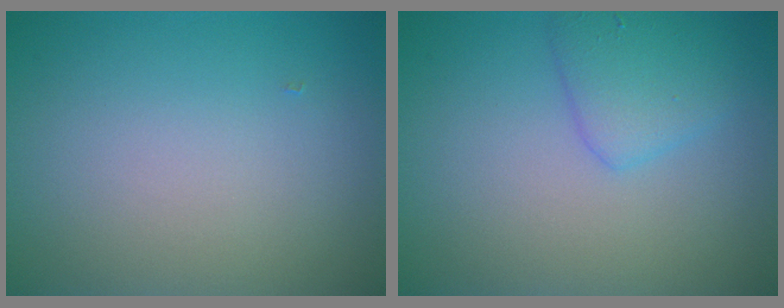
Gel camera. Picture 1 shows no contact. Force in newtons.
{"total": 2.6, "press": 2.6, "slide": 0.2}